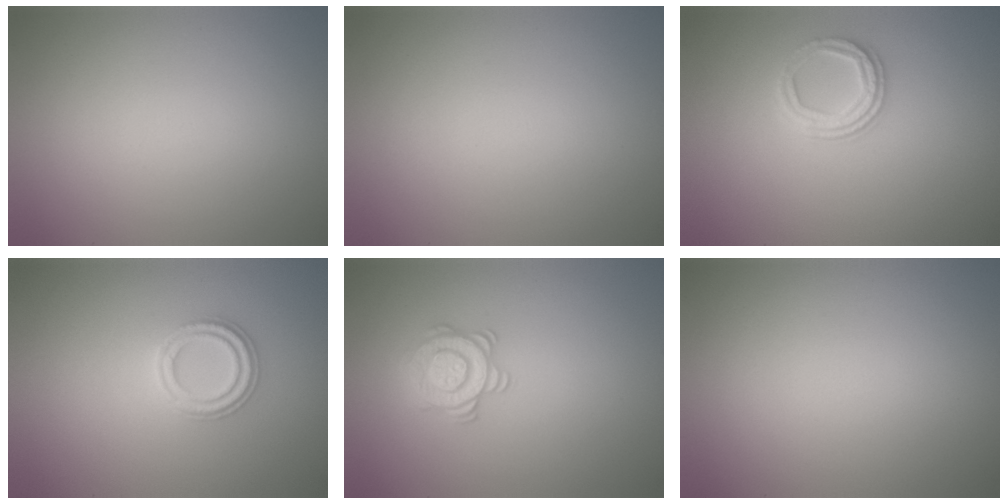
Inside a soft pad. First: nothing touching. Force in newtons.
{"total": 0.0}
{"total": 2.7, "press": 2.4, "slide": 1.2}
{"total": 2.4, "press": 2.4, "slide": 0.2}
{"total": 2.8, "press": 2.8, "slide": 0.4}
{"total": 0.0}